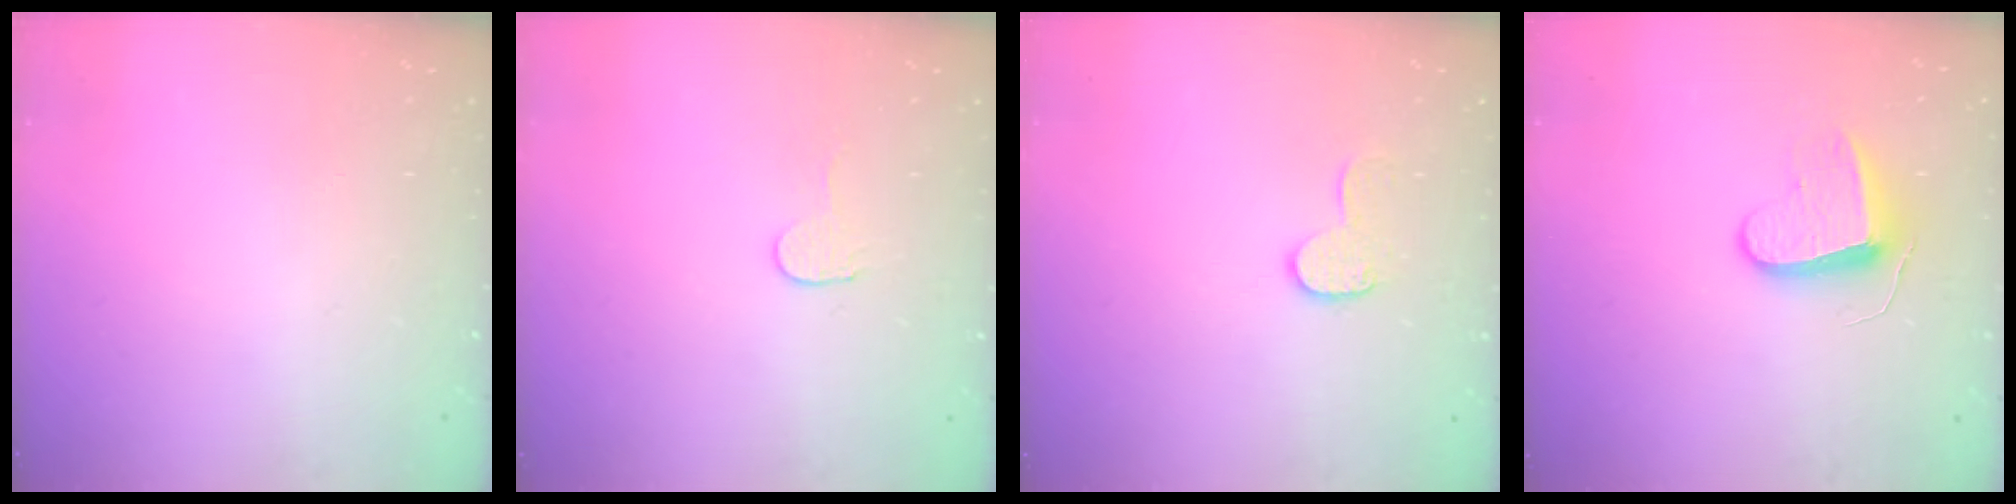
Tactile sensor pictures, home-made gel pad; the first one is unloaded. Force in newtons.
{"total": 2.7, "press": 2.7, "slide": 0.2}
{"total": 8.0, "press": 8.0, "slide": 0.2}
{"total": 8.8, "press": 8.8, "slide": 0.2}